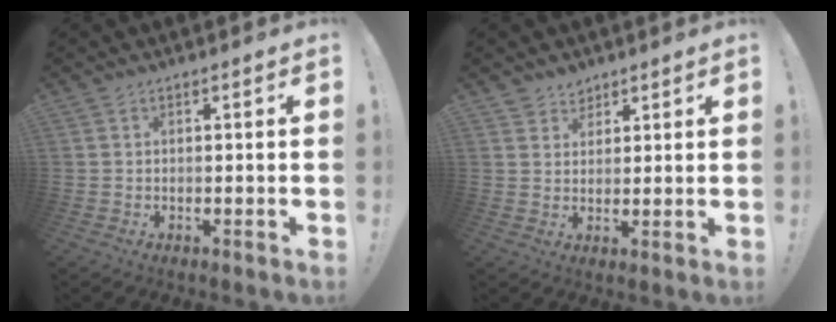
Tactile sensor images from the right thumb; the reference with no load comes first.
{"total": 4.3, "force": [3.3, 2.7, -0.4], "torque": [0.009, -0.022, 0.063]}